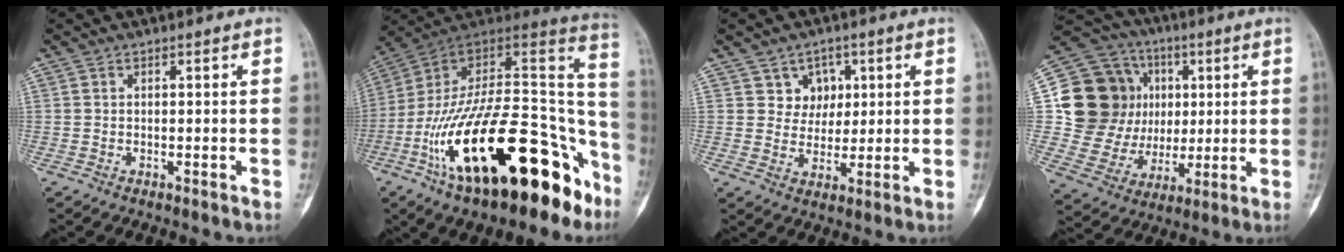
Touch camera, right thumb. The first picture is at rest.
{"total": 33.3, "force": [-15.7, 14.4, 25.5], "torque": [-0.338, 0.080, -0.253]}
{"total": 5.6, "force": [2.3, 4.9, 1.4], "torque": [0.015, -0.006, 0.038]}
{"total": 20.3, "force": [3.4, 17.8, 9.1], "torque": [-0.121, 0.027, 0.081]}